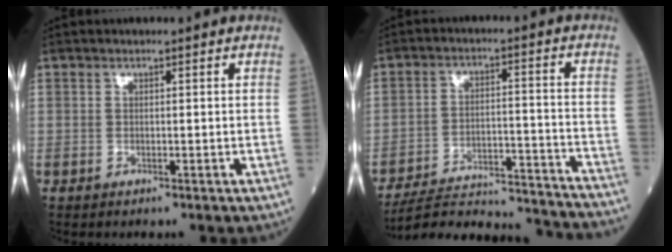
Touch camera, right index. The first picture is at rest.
{"total": 23.1, "force": [-22.2, 1.1, 6.6], "torque": [-0.079, -0.012, -0.305]}